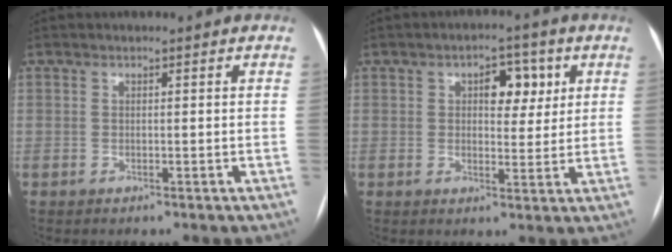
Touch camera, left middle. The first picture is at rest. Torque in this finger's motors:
{"motor_torque": [0.51, -0.24, 0.09, 0.08]}